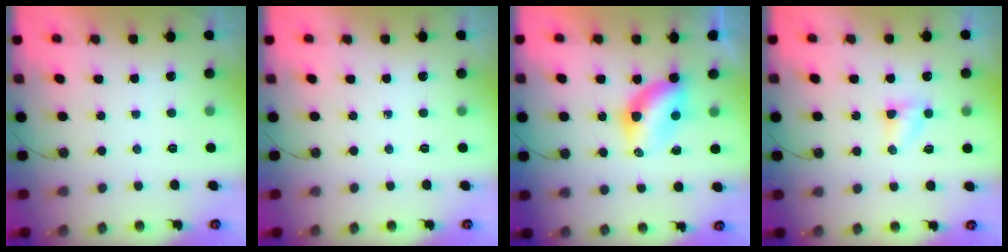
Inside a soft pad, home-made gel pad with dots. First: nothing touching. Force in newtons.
{"total": 0.0}
{"total": 6.9, "press": 6.9, "slide": 0.6}
{"total": 3.7, "press": 3.7, "slide": 0.5}